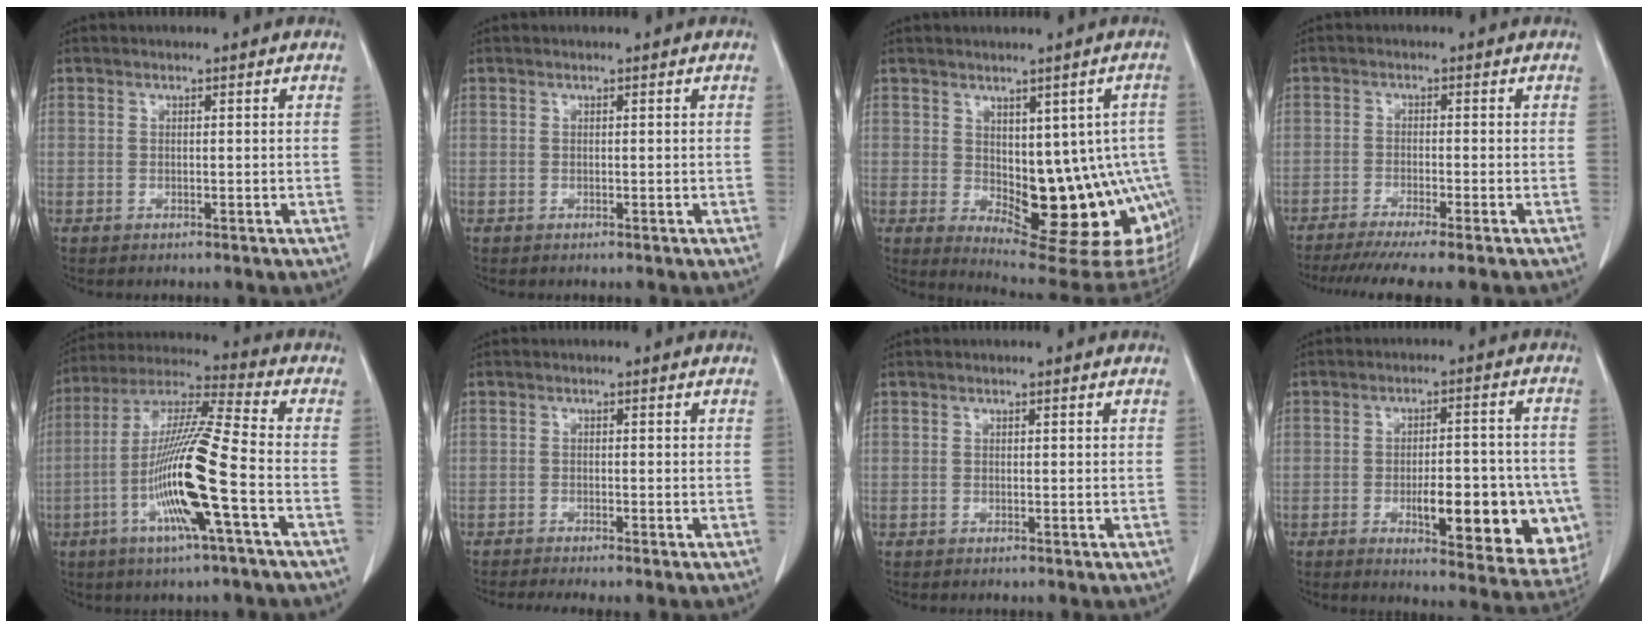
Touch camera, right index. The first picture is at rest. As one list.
[{"total": 0.0}, {"total": 17.1, "force": [-2.7, 7.2, 15.2], "torque": [-0.133, 0.005, -0.012]}, {"total": 8.9, "force": [-7.3, -0.6, 5.0], "torque": [-0.065, -0.020, -0.113]}, {"total": 15.8, "force": [-4.8, -0.2, 15.0], "torque": [-0.299, -0.008, -0.098]}, {"total": 2.5, "force": [-2.0, -0.1, 1.6], "torque": [-0.023, -0.003, -0.035]}, {"total": 0.0}, {"total": 16.1, "force": [-4.4, 4.7, 14.8], "torque": [-0.132, 0.012, -0.039]}]